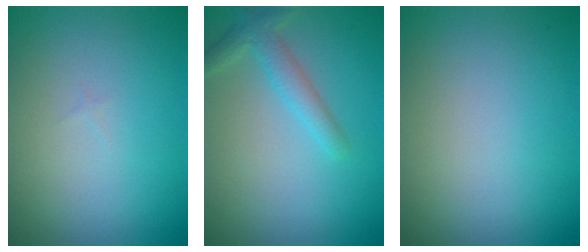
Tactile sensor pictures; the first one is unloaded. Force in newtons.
{"total": 2.5, "press": 2.5, "slide": 0.2}
{"total": 0.0}